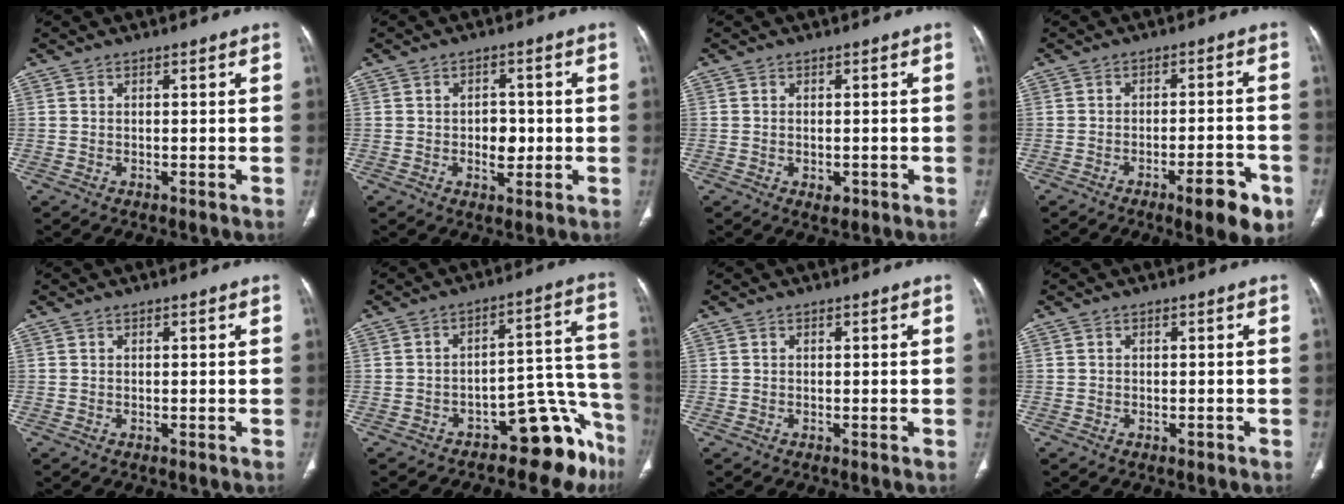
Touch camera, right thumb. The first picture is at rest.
{"total": 4.4, "force": [-0.5, 3.0, 3.1], "torque": [-0.023, 0.005, -0.006]}
{"total": 2.0, "force": [-0.8, 1.3, 1.4], "torque": [-0.016, 0.002, -0.007]}
{"total": 8.6, "force": [-4.7, 2.4, 6.8], "torque": [-0.081, 0.023, -0.061]}
{"total": 0.0}
{"total": 11.9, "force": [-9.0, 5.0, 5.9], "torque": [-0.006, 0.134, -0.135]}
{"total": 0.0}
{"total": 0.5, "force": [-0.3, 0.3, 0.2], "torque": [-0.001, 0.001, -0.009]}